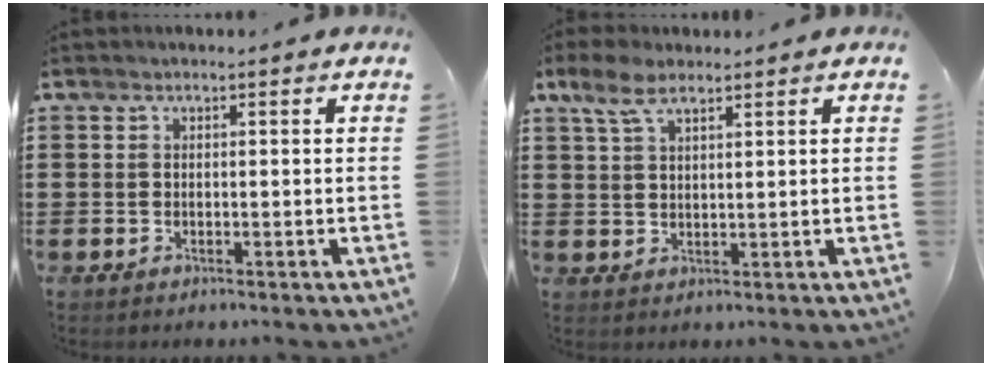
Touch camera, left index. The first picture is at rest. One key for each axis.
{"total": 4.8, "fx": 3.0, "fy": 1.9, "fz": 3.2, "tx": -0.071, "ty": 0.006, "tz": 0.056}